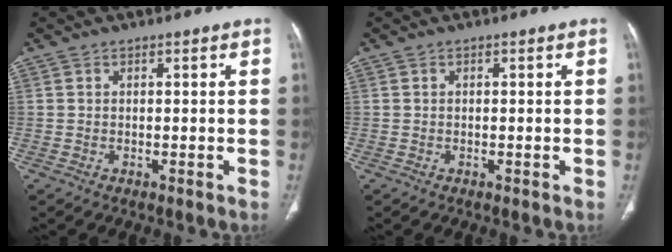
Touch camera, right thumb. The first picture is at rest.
{"total": 0.0}